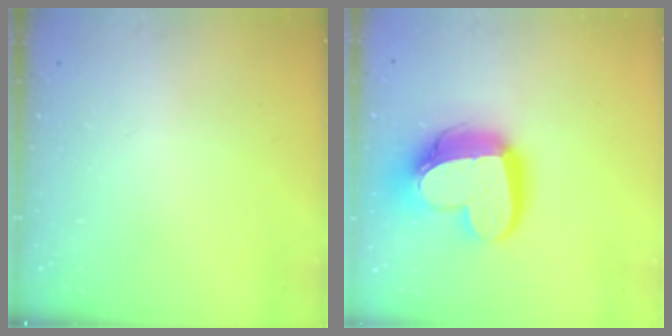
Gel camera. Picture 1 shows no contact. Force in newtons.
{"total": 18.9, "press": 18.8, "slide": 1.6}